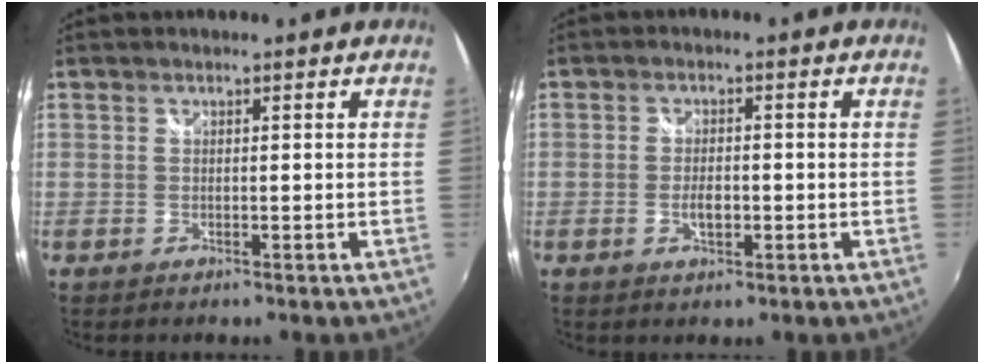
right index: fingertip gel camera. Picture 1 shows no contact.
{"total": 3.2, "force": [-0.9, 1.5, 2.6], "torque": [-0.050, -0.001, -0.017]}